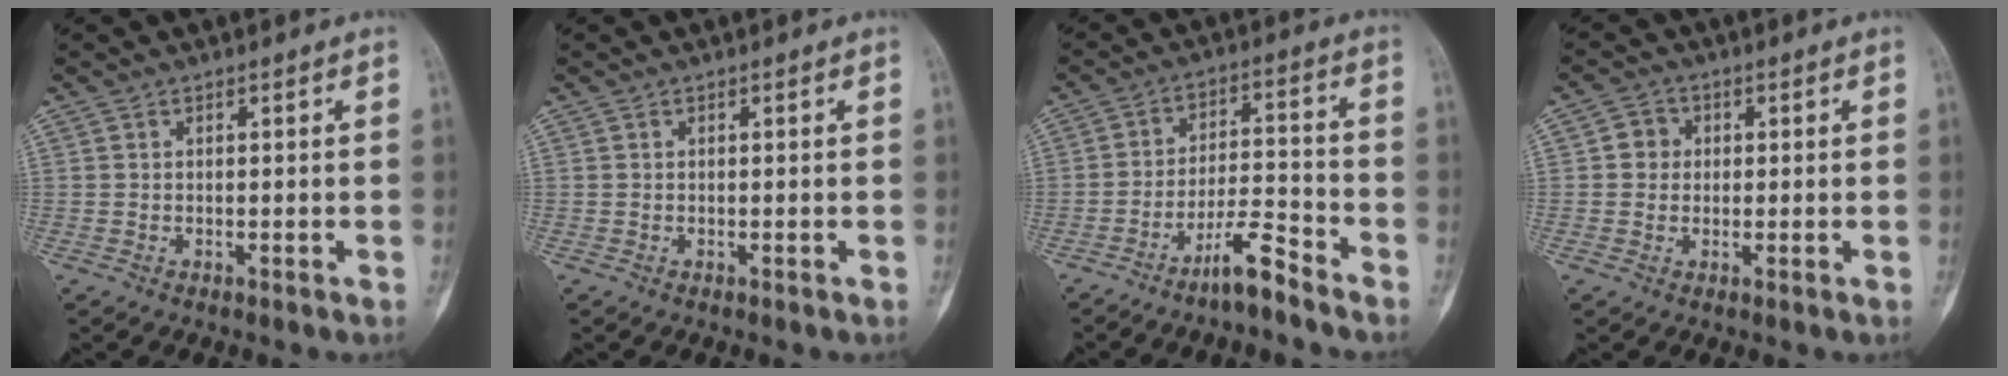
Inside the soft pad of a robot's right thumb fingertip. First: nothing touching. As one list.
[{"total": 0.0}, {"total": 7.5, "force": [-5.9, 1.1, 4.4], "torque": [-0.080, 0.056, -0.108]}, {"total": 3.5, "force": [0.4, 3.3, 1.1], "torque": [0.005, 0.007, 0.000]}]